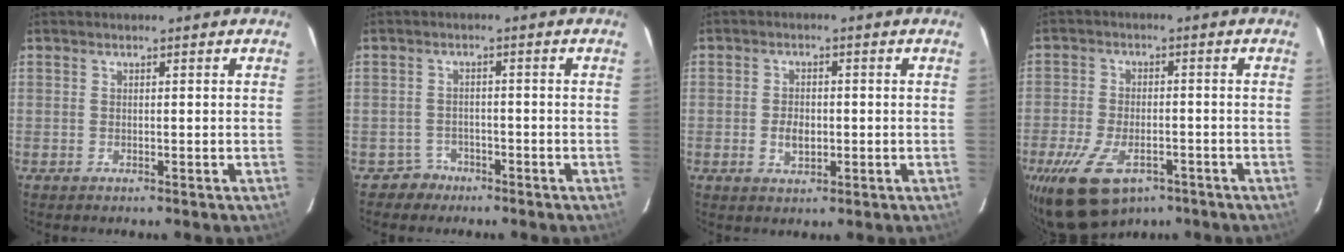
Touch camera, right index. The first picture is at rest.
{"total": 3.2, "force": [-2.2, 2.3, -0.6], "torque": [0.003, 0.014, -0.037]}
{"total": 4.0, "force": [-0.8, 2.5, 2.9], "torque": [-0.056, 0.000, -0.011]}
{"total": 13.4, "force": [-8.0, 7.0, 8.2], "torque": [-0.183, -0.027, -0.133]}